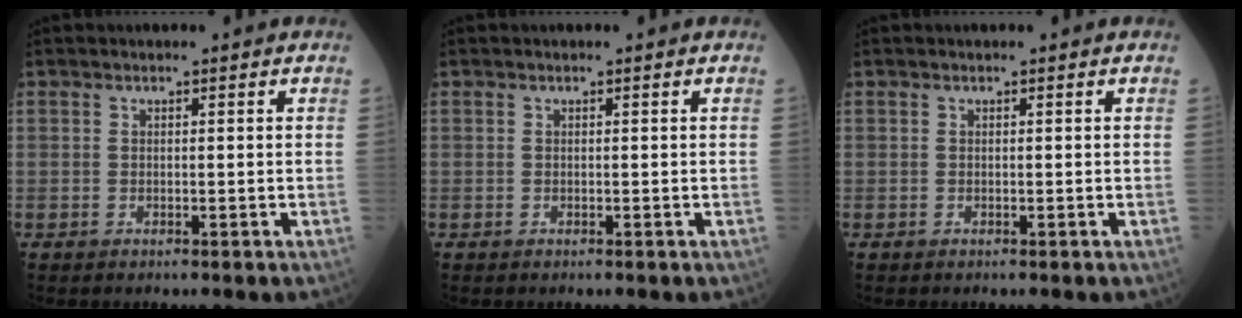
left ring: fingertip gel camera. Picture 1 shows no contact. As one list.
[{"total": 0.0}, {"total": 0.0}]